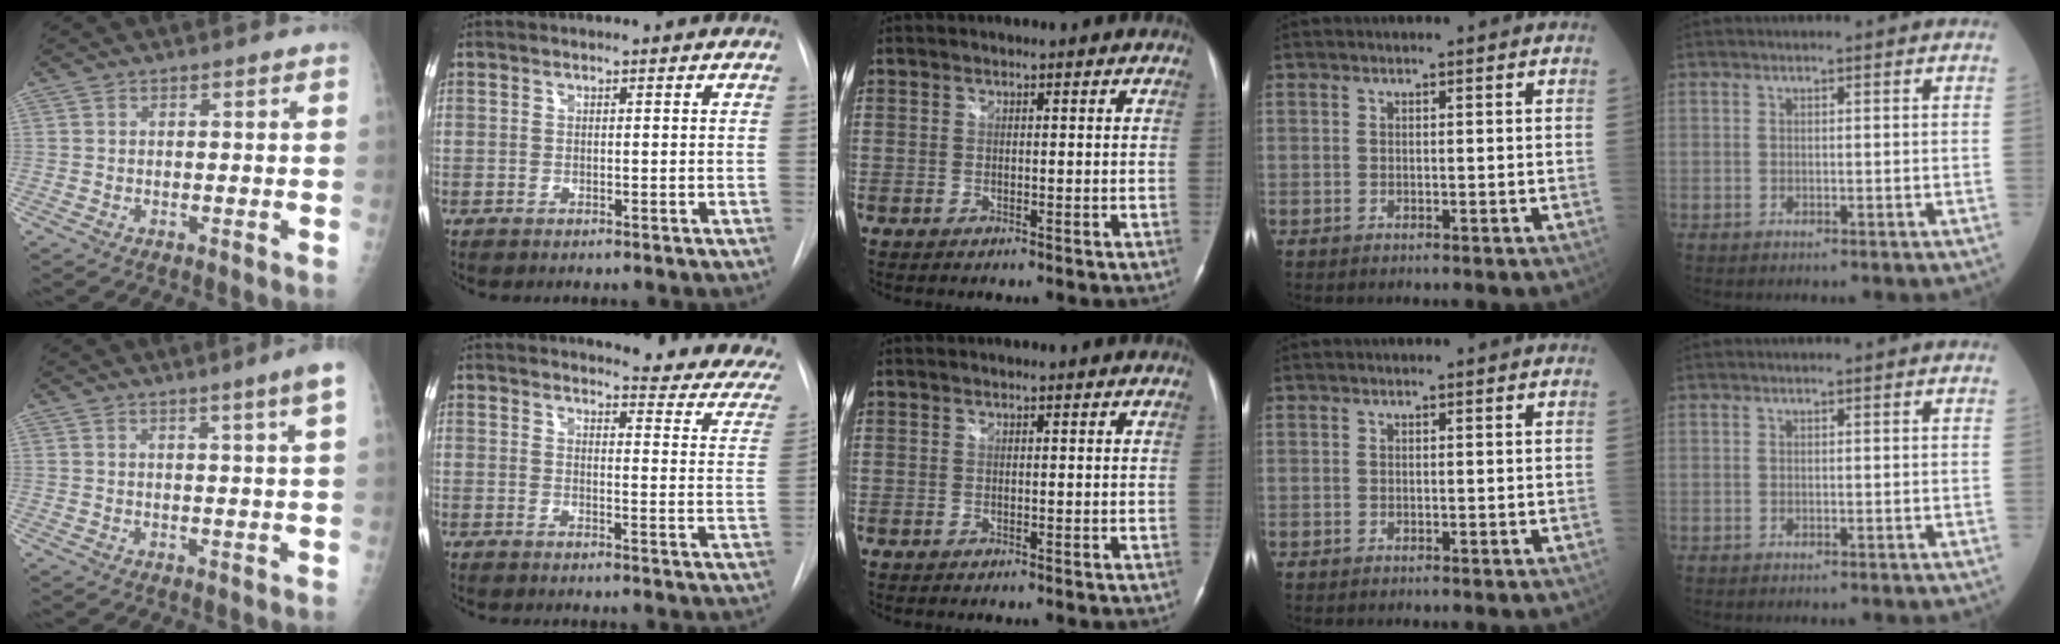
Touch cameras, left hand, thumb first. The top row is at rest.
{"thumb": {"total": 4.3, "force": [2.0, -1.1, 3.6], "torque": [-0.053, -0.010, 0.031]}, "index": {"total": 16.7, "force": [15.5, 3.1, 5.1], "torque": [-0.030, -0.088, 0.144]}}